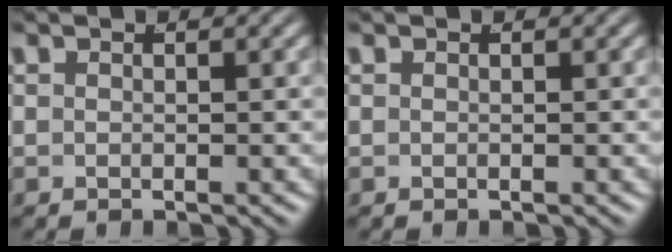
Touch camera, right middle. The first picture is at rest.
{"total": 0.0}